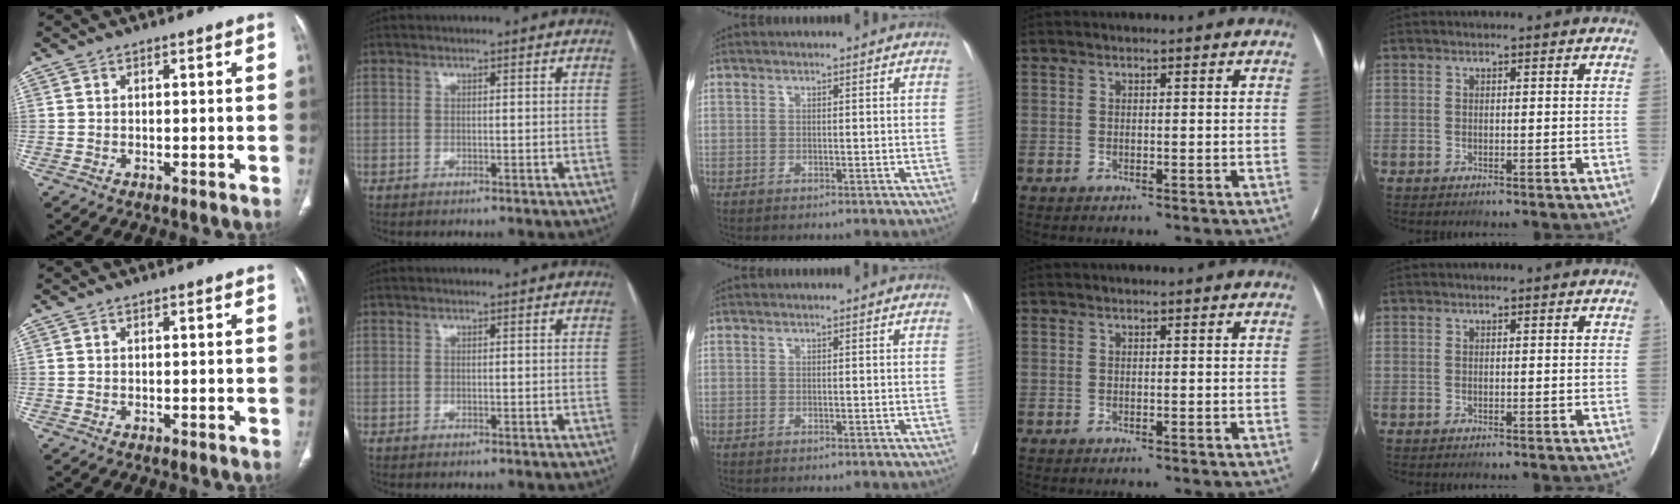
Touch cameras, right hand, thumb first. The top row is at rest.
{}